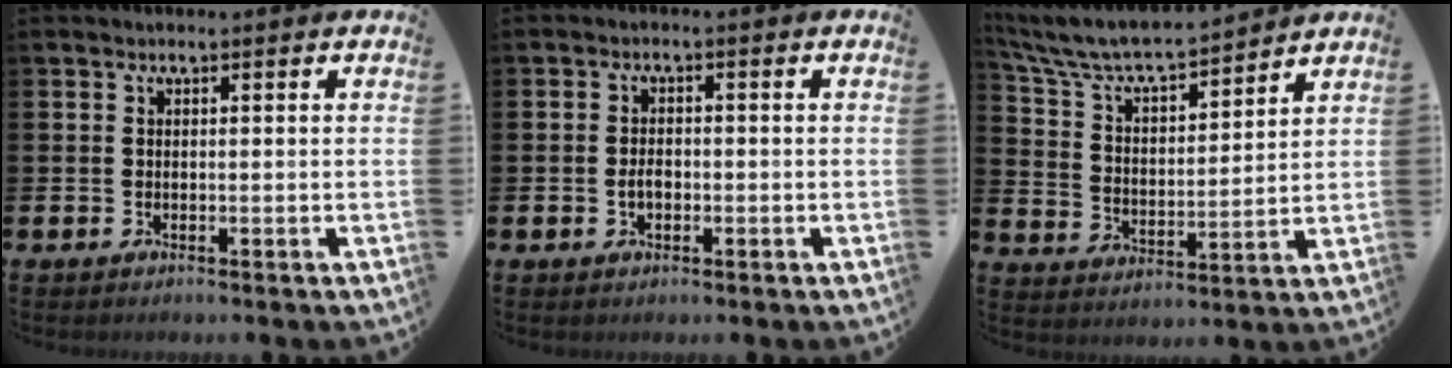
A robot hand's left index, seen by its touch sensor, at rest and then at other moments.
{"total": 1.9, "force": [-0.4, 1.2, 1.4], "torque": [-0.012, -0.001, -0.011]}
{"total": 7.5, "force": [7.0, 1.2, 2.4], "torque": [-0.083, -0.050, 0.119]}